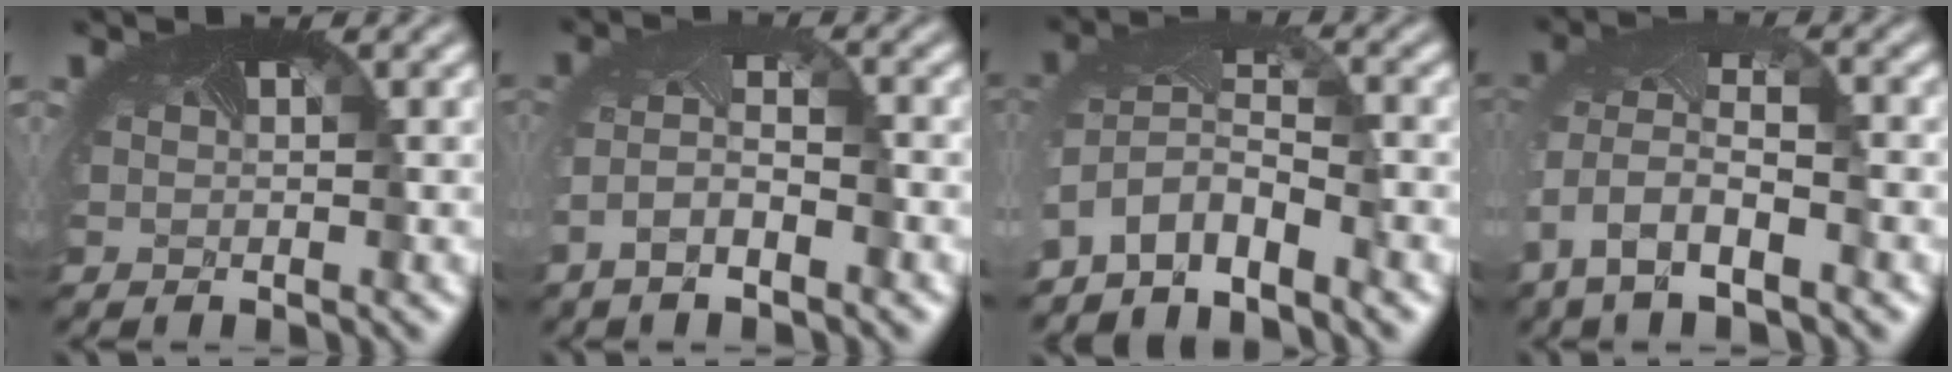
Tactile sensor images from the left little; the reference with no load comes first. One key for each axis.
{"total": 3.8, "fx": -2.2, "fy": 1.3, "fz": 2.9, "tx": -0.068, "ty": -0.009, "tz": -0.043}
{"total": 4.9, "fx": -3.7, "fy": 1.6, "fz": 2.9, "tx": -0.063, "ty": -0.012, "tz": -0.074}
{"total": 8.8, "fx": -3.4, "fy": 4.6, "fz": 6.6, "tx": -0.153, "ty": -0.023, "tz": -0.042}